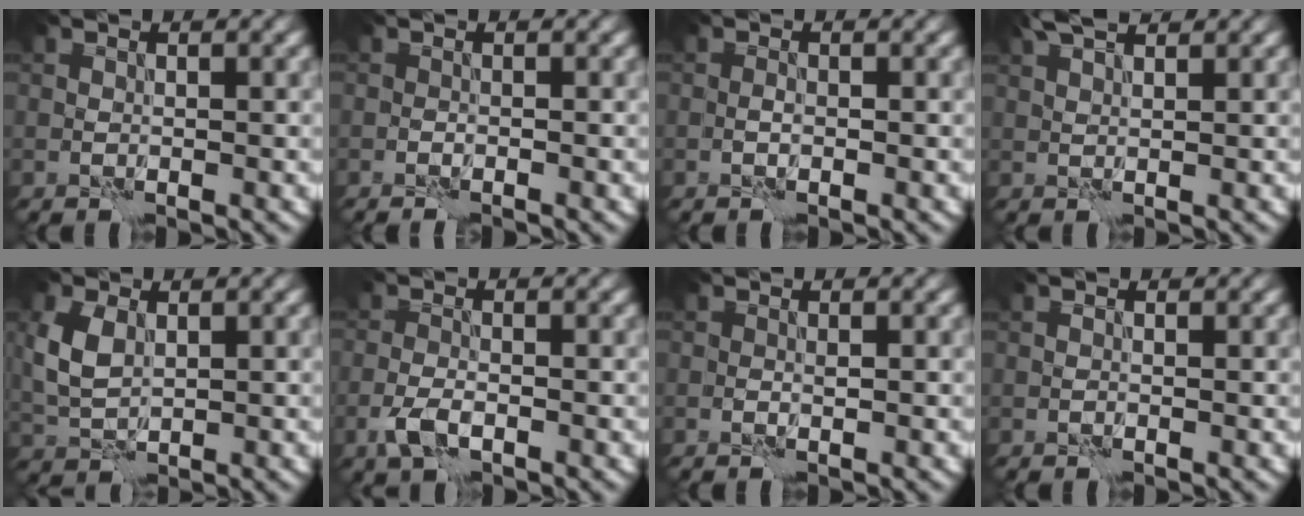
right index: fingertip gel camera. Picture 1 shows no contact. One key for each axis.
{"total": 0.9, "fx": -0.8, "fy": -0.3, "fz": 0.1, "tx": -0.002, "ty": -0.001, "tz": -0.017}
{"total": 0.5, "fx": -0.4, "fy": 0.0, "fz": 0.3, "tx": -0.005, "ty": 0.003, "tz": -0.009}
{"total": 2.8, "fx": 2.4, "fy": 0.4, "fz": 1.4, "tx": -0.037, "ty": 0.008, "tz": 0.044}
{"total": 3.7, "fx": 1.2, "fy": 2.4, "fz": 2.5, "tx": -0.067, "ty": 0.005, "tz": 0.025}
{"total": 2.1, "fx": -1.2, "fy": 0.8, "fz": 1.5, "tx": -0.034, "ty": -0.003, "tz": -0.027}
{"total": 0.0}
{"total": 0.0}